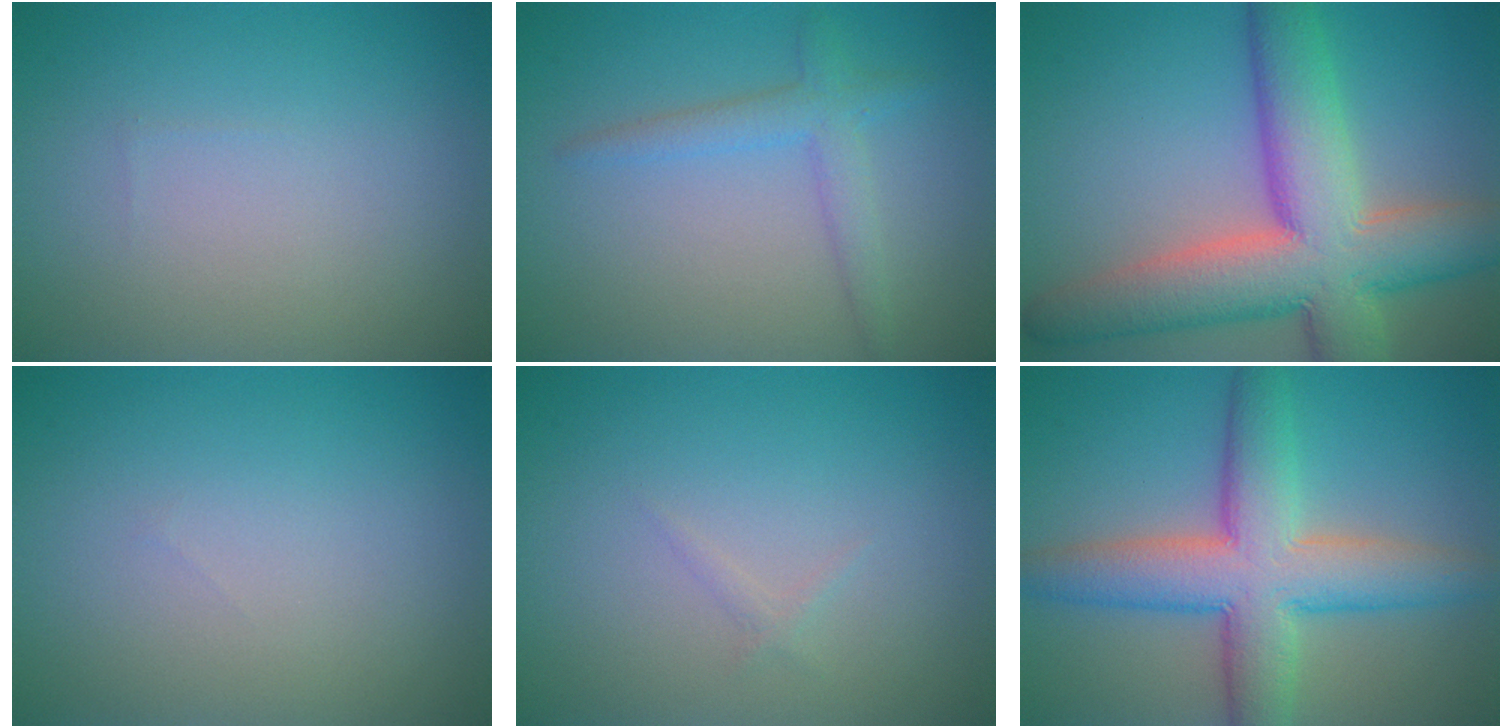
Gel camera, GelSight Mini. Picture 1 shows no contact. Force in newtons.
{"total": 2.5, "press": 2.5, "slide": 0.1}
{"total": 11.6, "press": 11.6, "slide": 1.0}
{"total": 0.0}
{"total": 0.5, "press": 0.5, "slide": 0.0}
{"total": 8.4, "press": 8.4, "slide": 0.3}